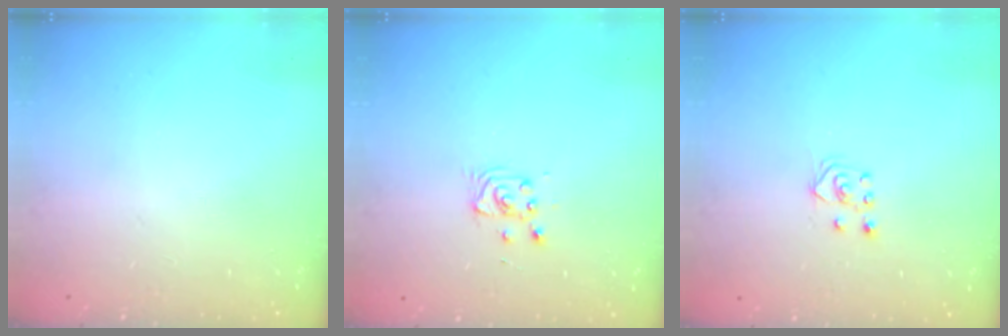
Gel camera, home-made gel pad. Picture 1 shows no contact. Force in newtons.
{"total": 3.2, "press": 3.2, "slide": 0.4}
{"total": 3.4, "press": 3.4, "slide": 0.3}